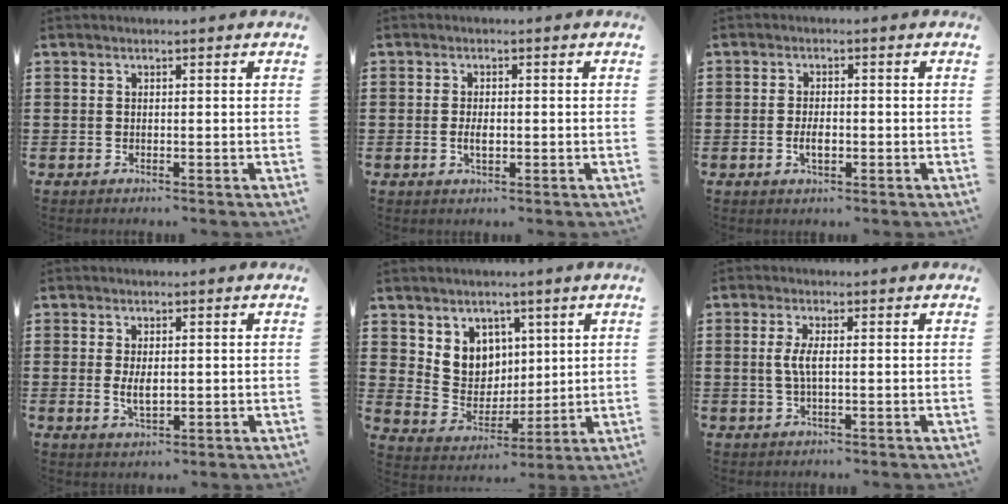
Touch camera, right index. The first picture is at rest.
{"total": 2.4, "force": [-0.3, 1.1, 2.1], "torque": [-0.039, 0.001, -0.004]}
{"total": 2.8, "force": [-0.6, 1.3, 2.4], "torque": [-0.045, 0.002, -0.010]}
{"total": 3.3, "force": [0.1, 1.6, 2.9], "torque": [-0.055, 0.005, 0.002]}
{"total": 7.1, "force": [3.4, 6.2, 0.7], "torque": [-0.048, -0.015, 0.066]}
{"total": 3.4, "force": [0.1, 0.9, 3.3], "torque": [-0.076, -0.006, -0.005]}